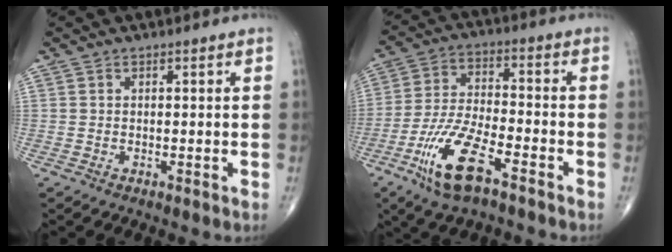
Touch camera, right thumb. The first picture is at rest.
{"total": 13.2, "force": [-7.4, 4.2, 10.1], "torque": [-0.211, 0.030, -0.138]}